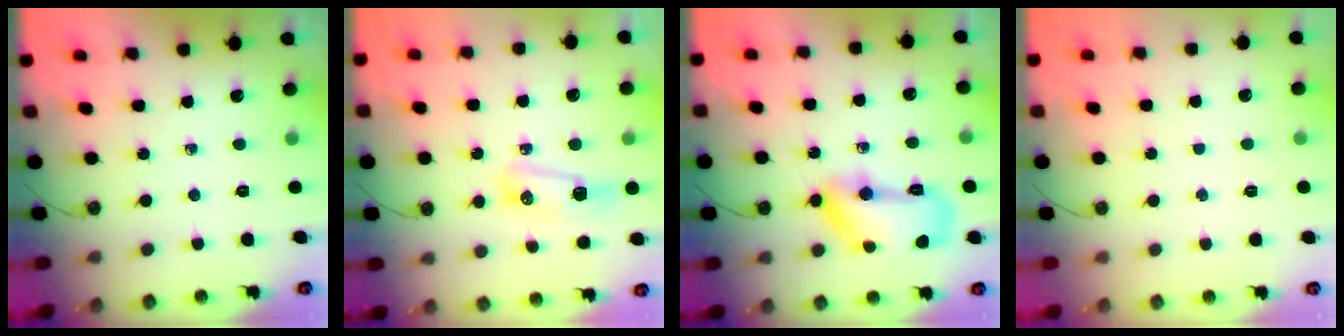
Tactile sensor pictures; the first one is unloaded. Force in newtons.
{"total": 7.4, "press": 7.3, "slide": 0.7}
{"total": 14.3, "press": 14.2, "slide": 1.3}
{"total": 1.8, "press": 1.7, "slide": 0.6}